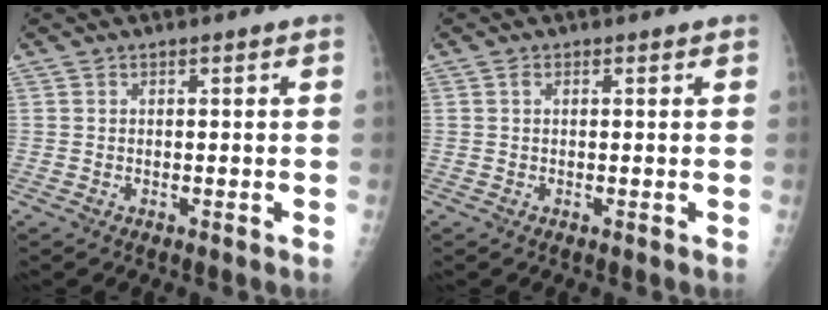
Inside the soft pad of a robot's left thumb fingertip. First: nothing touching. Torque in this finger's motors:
{"motor_torque": [-0.06, 0.11, 0.04, 0.03, 0.00]}